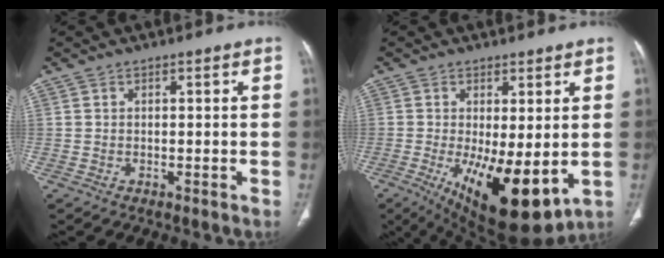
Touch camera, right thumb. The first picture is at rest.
{"total": 15.0, "force": [-3.1, 5.5, 13.6], "torque": [-0.216, -0.033, -0.027]}